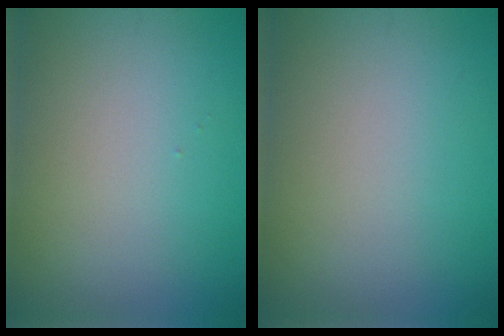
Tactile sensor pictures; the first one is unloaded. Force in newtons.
{"total": 0.0}